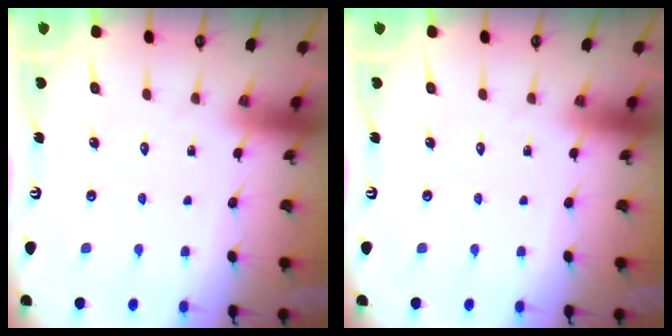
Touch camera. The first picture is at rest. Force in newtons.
{"total": 0.0}